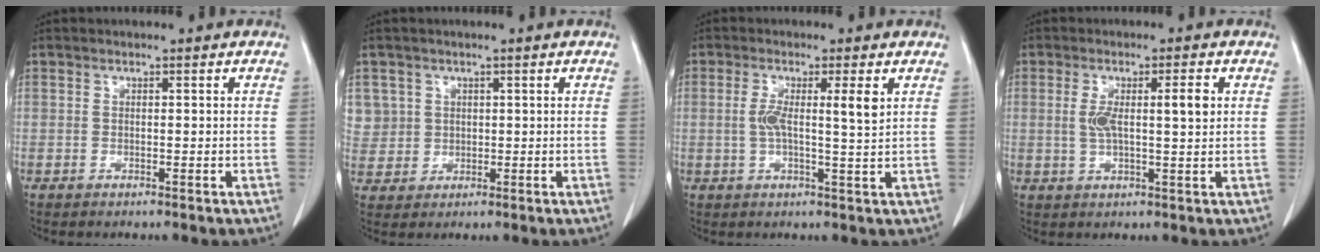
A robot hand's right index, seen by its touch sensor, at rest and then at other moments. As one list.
[{"total": 5.6, "force": [1.9, 5.3, 0.1], "torque": [0.004, 0.012, 0.051]}, {"total": 5.4, "force": [1.2, 0.0, 5.2], "torque": [-0.093, 0.004, 0.023]}, {"total": 6.0, "force": [1.2, 0.8, 5.8], "torque": [-0.104, 0.013, 0.024]}]